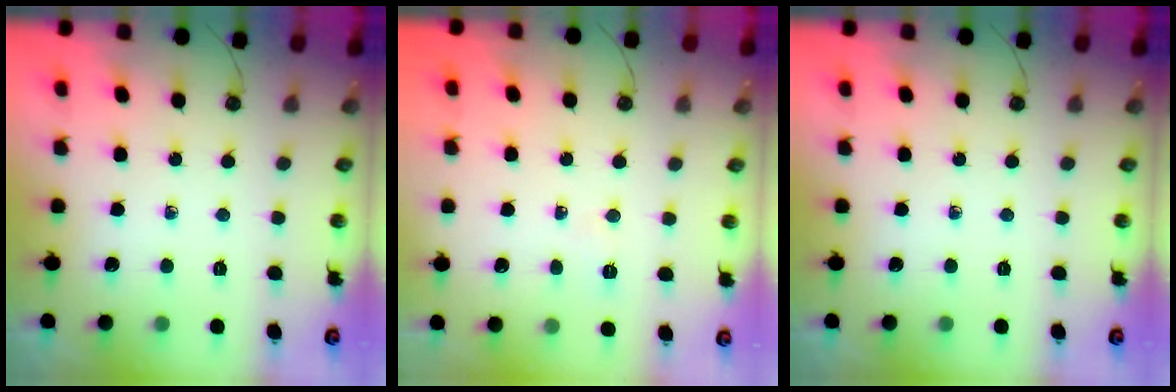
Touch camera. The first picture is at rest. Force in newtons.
{"total": 2.8, "press": 2.6, "slide": 0.9}
{"total": 0.0}